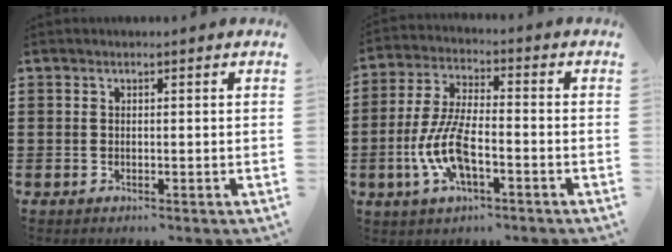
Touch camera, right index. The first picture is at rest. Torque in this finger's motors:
{"motor_torque": [1.82, 0.32, 0.66, 0.12]}